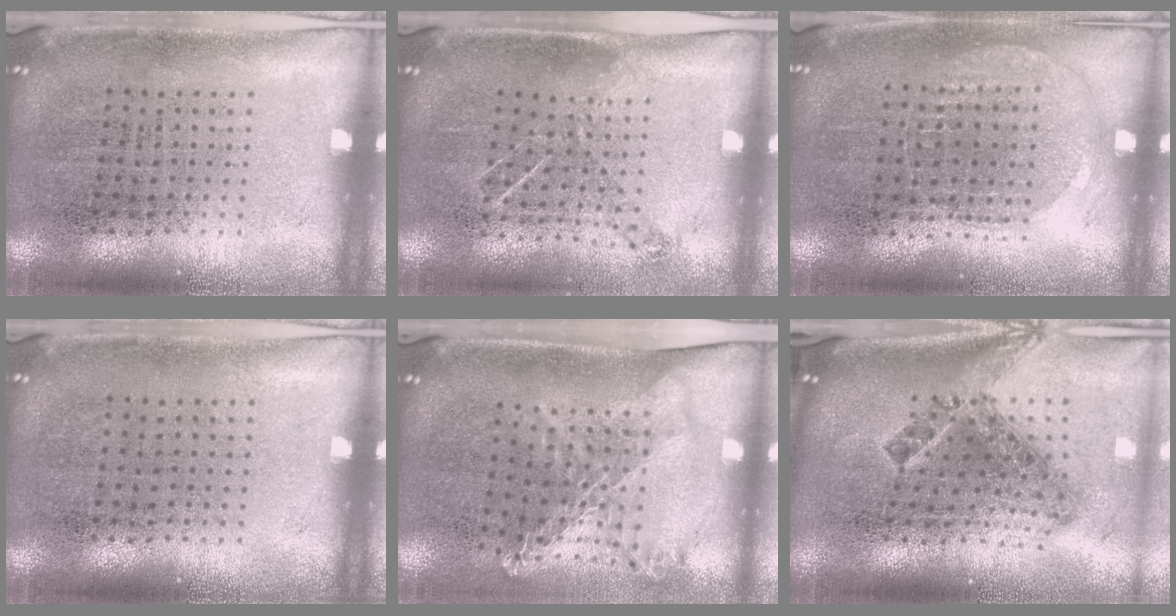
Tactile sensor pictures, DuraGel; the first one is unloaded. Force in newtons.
{"total": 0.9, "press": 0.9, "slide": 0.1}
{"total": 1.0, "press": 0.9, "slide": 0.4}
{"total": 0.0}
{"total": 1.8, "press": 1.3, "slide": 1.2}
{"total": 1.9, "press": 1.3, "slide": 1.4}